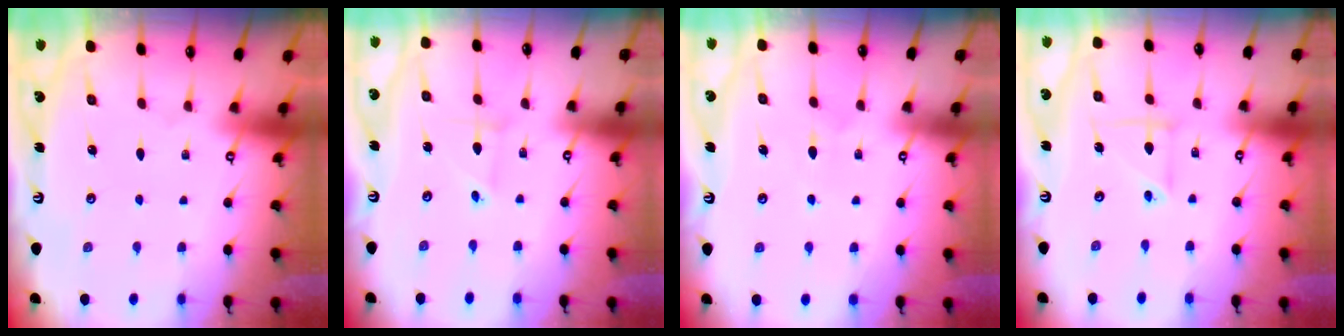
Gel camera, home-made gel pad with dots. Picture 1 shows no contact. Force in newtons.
{"total": 2.4, "press": 2.4, "slide": 0.2}
{"total": 5.4, "press": 5.4, "slide": 0.7}
{"total": 5.1, "press": 5.1, "slide": 0.7}